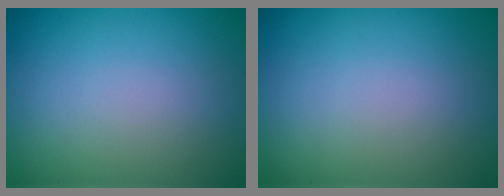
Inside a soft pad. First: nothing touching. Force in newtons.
{"total": 0.0}